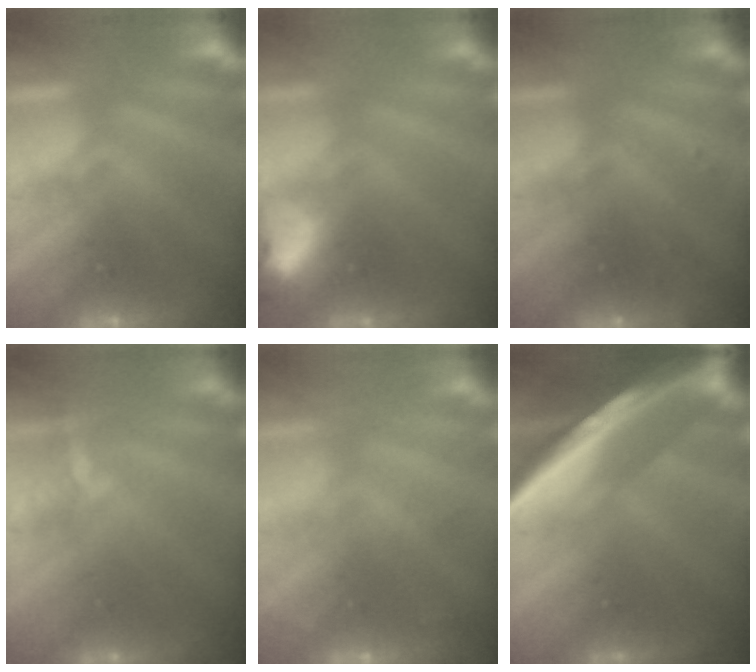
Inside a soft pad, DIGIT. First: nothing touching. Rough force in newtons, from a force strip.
{"total": 5.5}
{"total": 2.9}
{"total": 4.9}
{"total": 2.3}
{"total": 11.3}